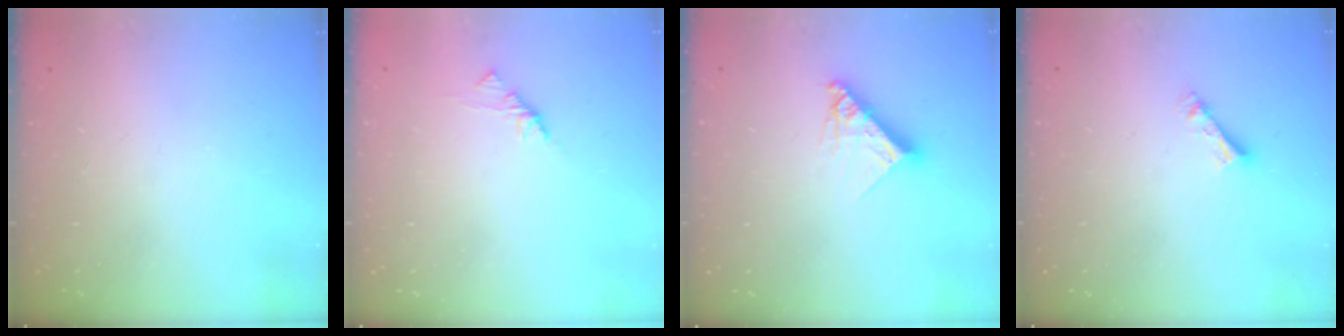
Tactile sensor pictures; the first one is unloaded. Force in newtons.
{"total": 1.9, "press": 1.7, "slide": 0.6}
{"total": 11.7, "press": 11.6, "slide": 1.1}
{"total": 4.4, "press": 4.4, "slide": 0.5}